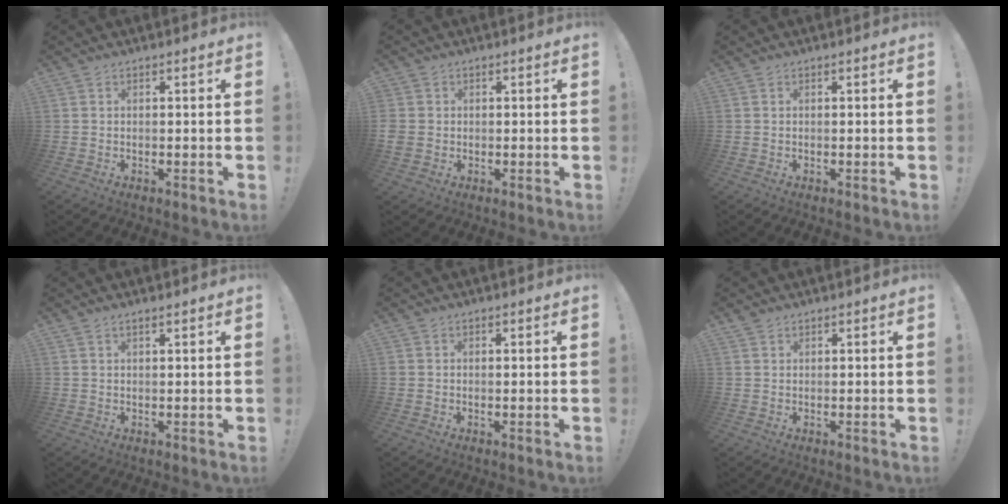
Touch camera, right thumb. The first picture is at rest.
{"total": 2.7, "force": [-0.1, 2.5, 1.0], "torque": [-0.017, 0.000, -0.003]}
{"total": 0.0}
{"total": 1.0, "force": [0.9, 0.2, 0.4], "torque": [-0.016, 0.003, 0.018]}
{"total": 0.7, "force": [0.2, 0.6, 0.2], "torque": [0.002, 0.000, 0.003]}
{"total": 1.1, "force": [0.8, 0.7, 0.2], "torque": [0.004, -0.003, 0.014]}